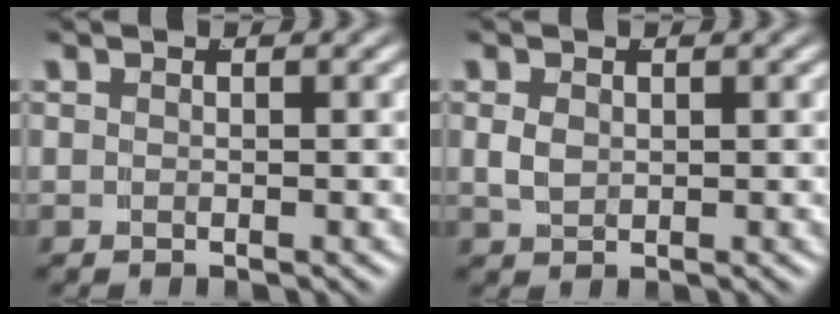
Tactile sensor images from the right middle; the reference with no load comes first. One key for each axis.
{"total": 1.2, "fx": 0.2, "fy": 0.8, "fz": 0.9, "tx": -0.021, "ty": -0.010, "tz": 0.016}